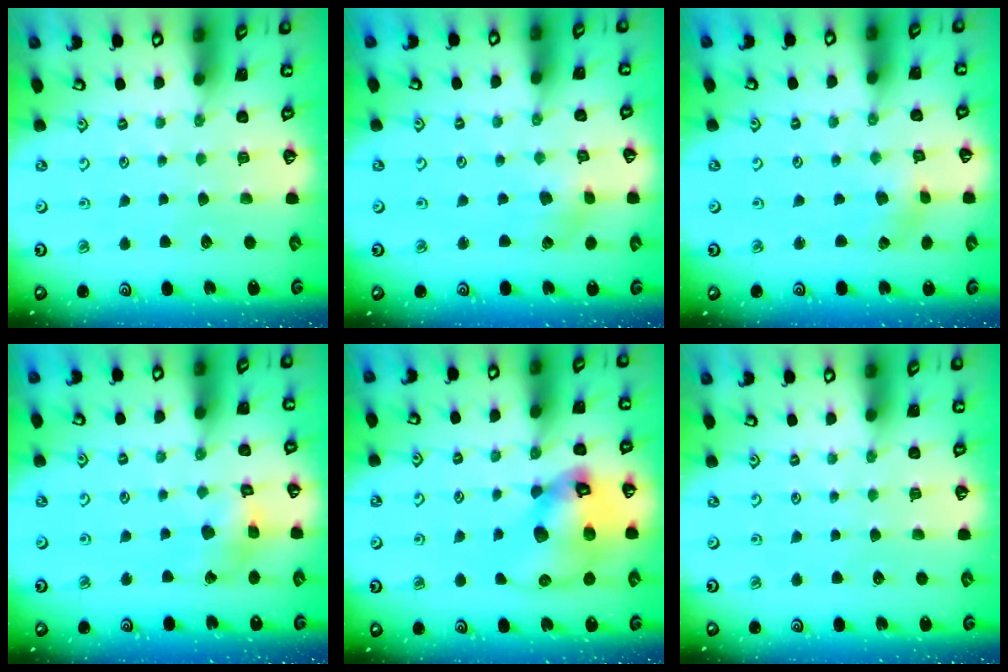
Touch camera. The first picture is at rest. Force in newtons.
{"total": 2.2, "press": 2.1, "slide": 0.6}
{"total": 1.2, "press": 1.2, "slide": 0.2}
{"total": 7.6, "press": 7.5, "slide": 0.7}
{"total": 16.1, "press": 16.0, "slide": 2.2}
{"total": 0.0}